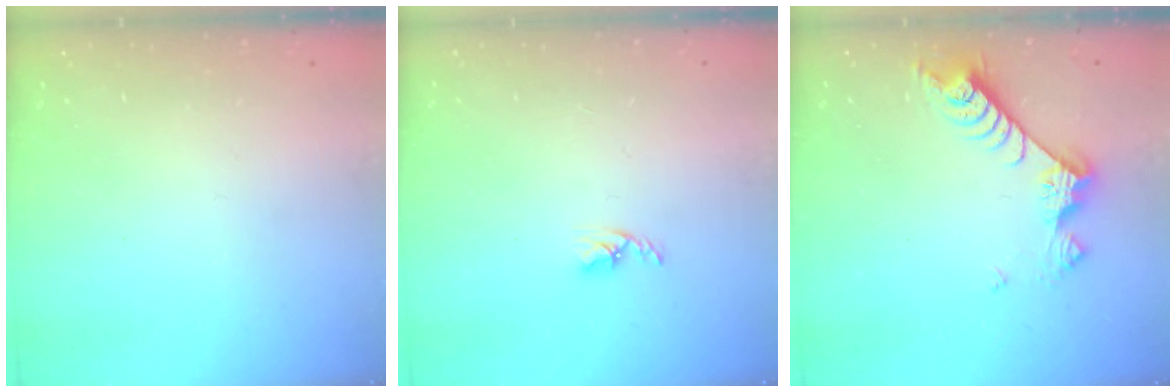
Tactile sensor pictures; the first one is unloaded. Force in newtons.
{"total": 2.7, "press": 2.7, "slide": 0.5}
{"total": 8.4, "press": 8.3, "slide": 0.8}